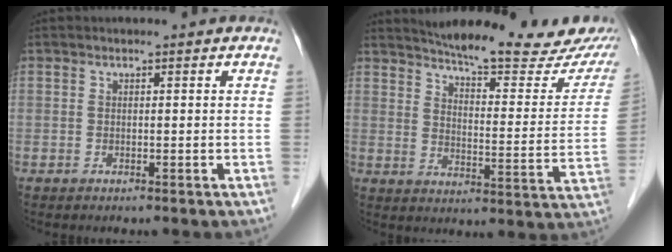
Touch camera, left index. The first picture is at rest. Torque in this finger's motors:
{"motor_torque": [1.13, -1.01, 0.30, 0.01]}